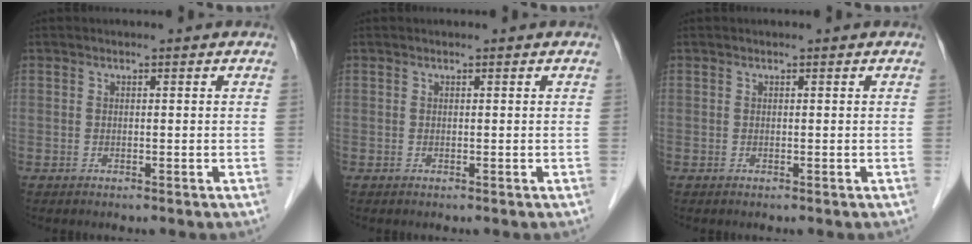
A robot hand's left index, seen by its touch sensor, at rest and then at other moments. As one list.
[{"total": 0.0}, {"total": 0.0}]